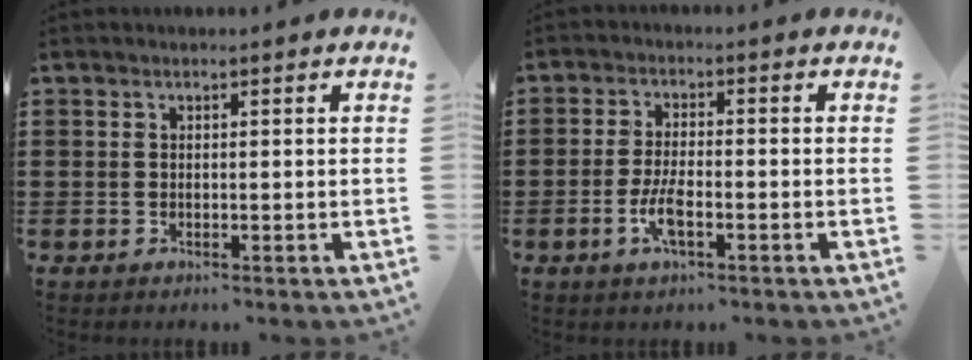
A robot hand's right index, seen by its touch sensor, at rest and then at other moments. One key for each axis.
{"total": 4.5, "fx": -1.7, "fy": 1.3, "fz": 3.9, "tx": -0.086, "ty": -0.003, "tz": -0.036}